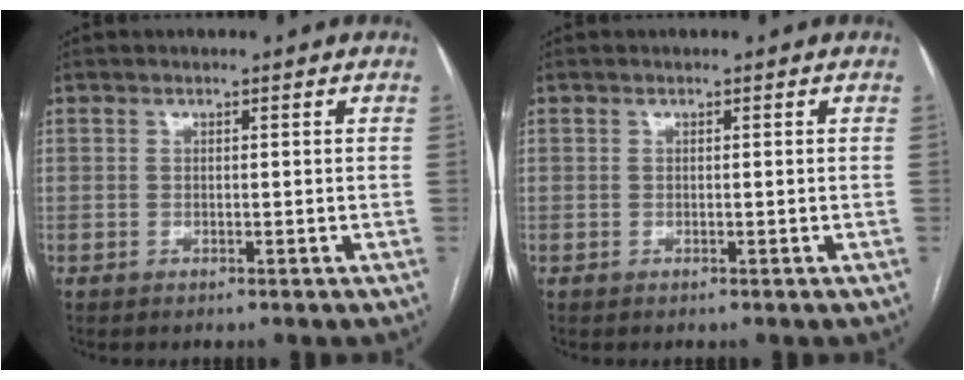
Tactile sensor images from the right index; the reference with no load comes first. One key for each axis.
{"total": 0.0}